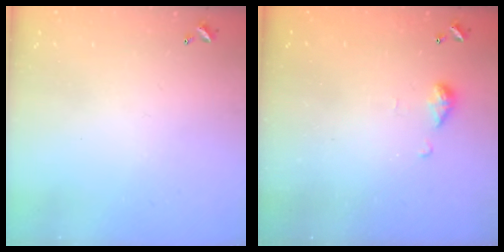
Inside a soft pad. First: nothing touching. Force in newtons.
{"total": 5.6, "press": 5.5, "slide": 0.7}